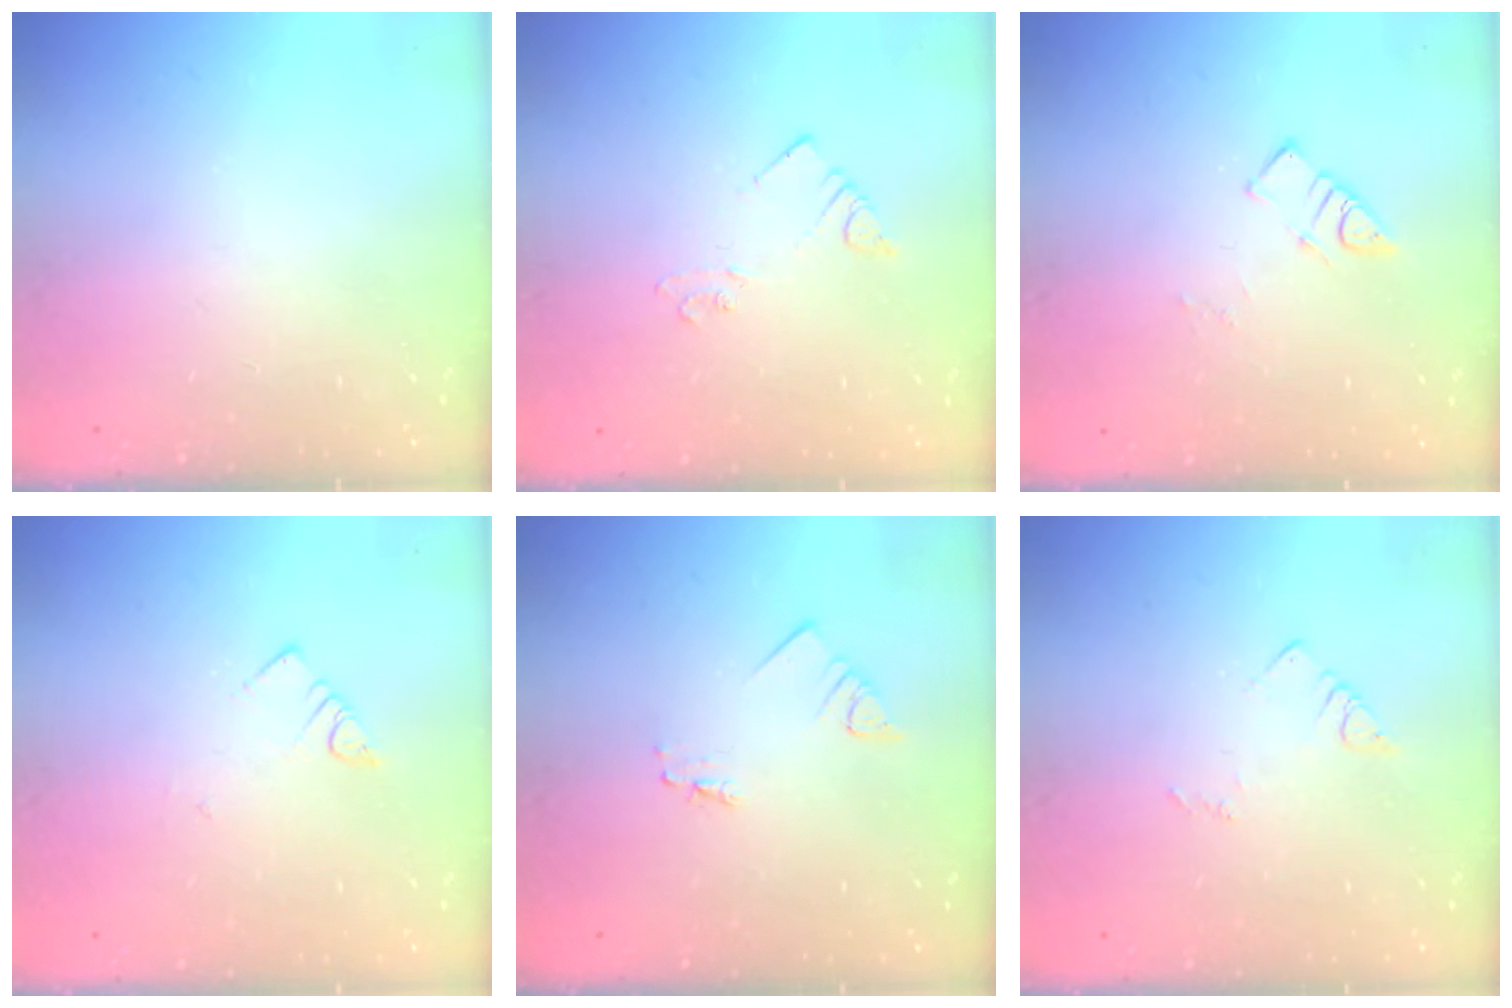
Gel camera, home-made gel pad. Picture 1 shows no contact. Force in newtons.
{"total": 2.2, "press": 2.2, "slide": 0.3}
{"total": 3.7, "press": 3.6, "slide": 0.2}
{"total": 2.9, "press": 2.9, "slide": 0.2}
{"total": 2.5, "press": 2.5, "slide": 0.2}
{"total": 3.4, "press": 3.4, "slide": 0.3}